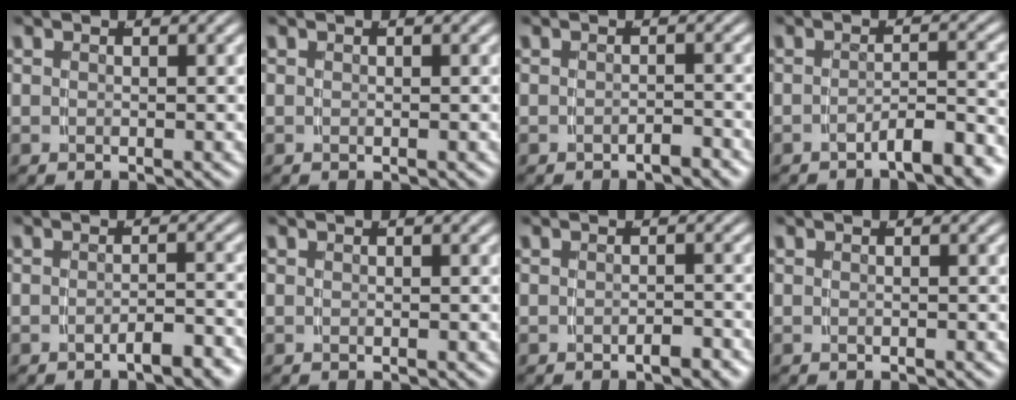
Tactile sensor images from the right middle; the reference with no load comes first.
{"total": 0.0}
{"total": 1.3, "force": [-1.2, -0.2, 0.2], "torque": [0.001, 0.003, -0.023]}
{"total": 3.4, "force": [-2.9, 0.0, 1.8], "torque": [-0.016, 0.002, -0.049]}
{"total": 2.4, "force": [-2.2, 0.0, 1.0], "torque": [-0.008, 0.006, -0.039]}
{"total": 0.0}
{"total": 1.3, "force": [-1.2, 0.0, 0.5], "torque": [-0.004, 0.004, -0.022]}
{"total": 0.0}